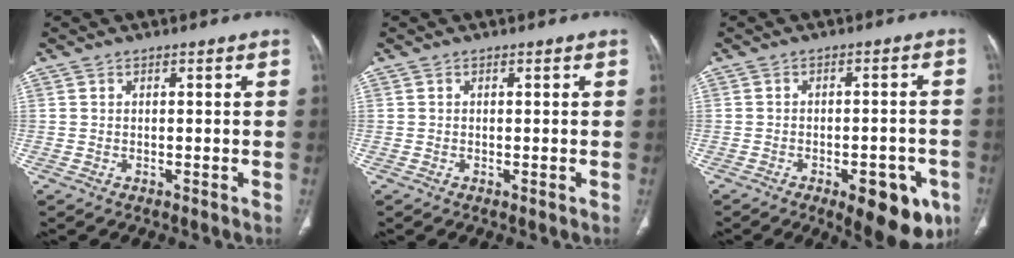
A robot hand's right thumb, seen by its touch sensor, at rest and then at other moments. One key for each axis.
{"total": 0.0}
{"total": 12.3, "fx": -6.0, "fy": 5.3, "fz": 9.4, "tx": -0.091, "ty": 0.016, "tz": -0.071}